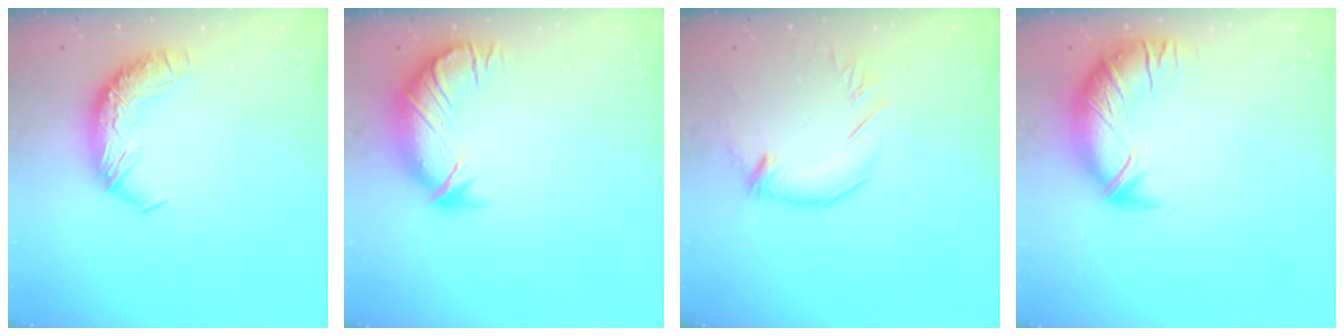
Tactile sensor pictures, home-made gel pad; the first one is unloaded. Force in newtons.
{"total": 3.9, "press": 3.4, "slide": 1.9}
{"total": 2.1, "press": 2.0, "slide": 0.5}
{"total": 3.0, "press": 1.5, "slide": 2.6}